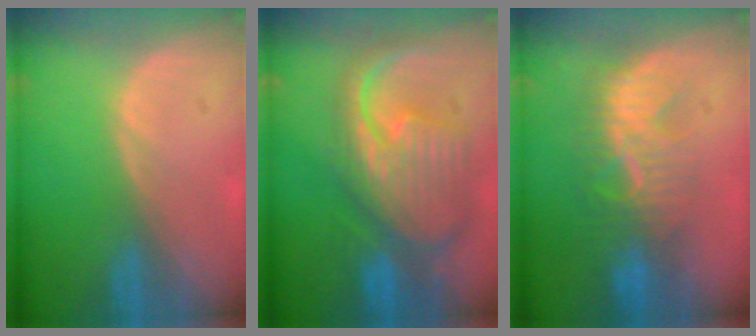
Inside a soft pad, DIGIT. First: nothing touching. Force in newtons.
{"total": 12.2, "press": 10.5, "slide": 6.2}
{"total": 8.3, "press": 7.9, "slide": 2.5}